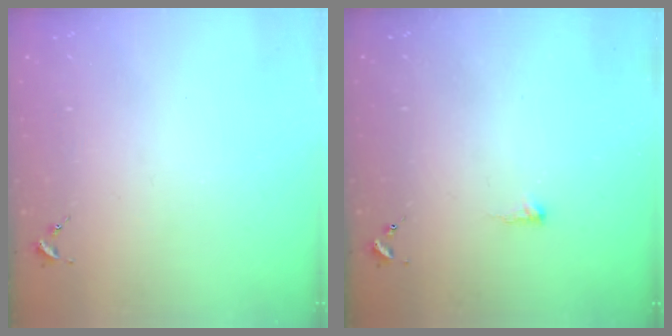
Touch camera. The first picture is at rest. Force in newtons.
{"total": 3.5, "press": 3.5, "slide": 0.6}